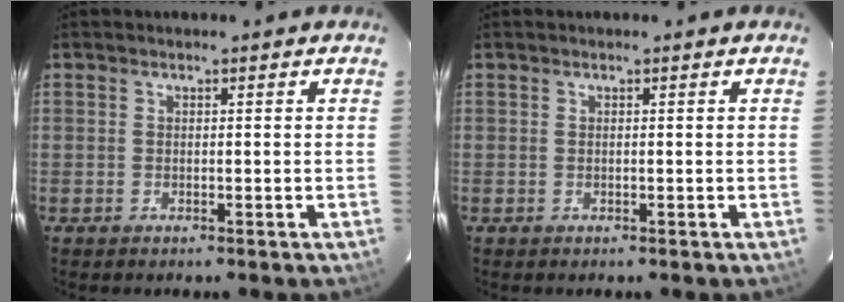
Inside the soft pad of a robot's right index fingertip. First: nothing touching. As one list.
[{"total": 0.0}]